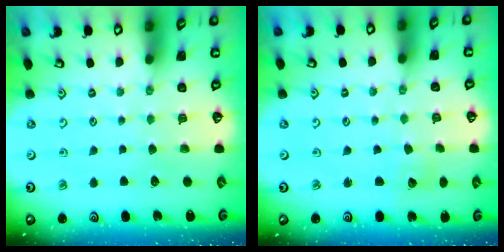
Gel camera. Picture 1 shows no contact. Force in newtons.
{"total": 3.6, "press": 3.6, "slide": 0.4}